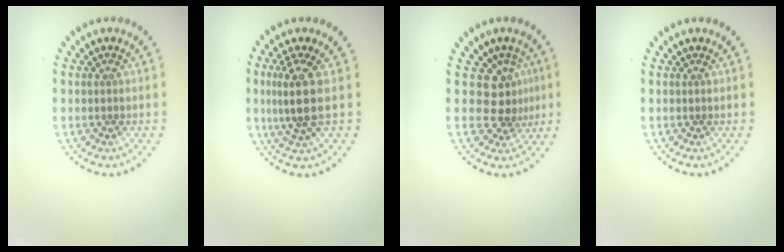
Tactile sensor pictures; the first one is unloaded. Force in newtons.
{"total": 3.5, "press": 2.7, "slide": 2.2}
{"total": 3.1, "press": 2.3, "slide": 2.1}
{"total": 0.0}